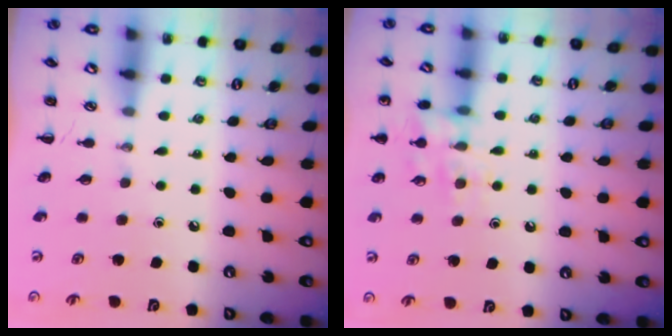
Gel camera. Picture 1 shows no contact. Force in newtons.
{"total": 12.7, "press": 12.6, "slide": 1.4}